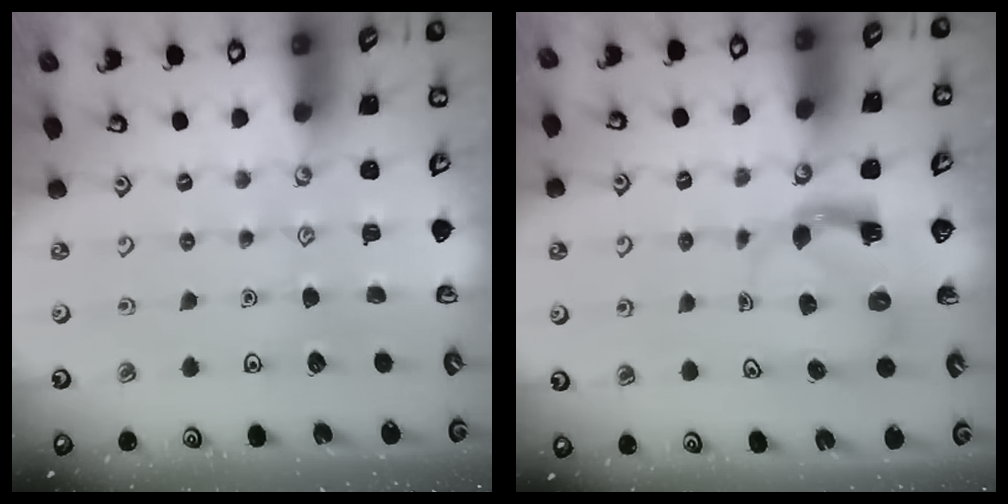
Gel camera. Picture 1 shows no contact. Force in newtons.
{"total": 3.8, "press": 3.8, "slide": 0.6}